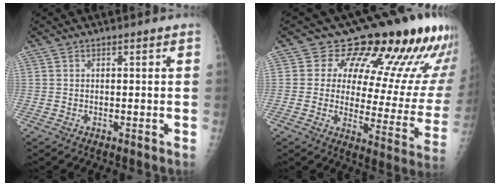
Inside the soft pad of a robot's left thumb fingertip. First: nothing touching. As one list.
[{"total": 19.8, "force": [14.9, 7.1, 10.8], "torque": [-0.087, -0.103, 0.179]}]